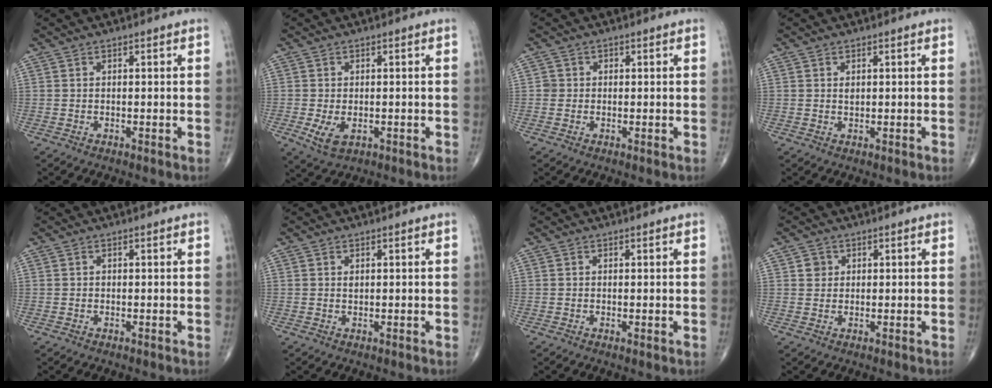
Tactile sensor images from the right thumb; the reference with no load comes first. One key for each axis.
{"total": 4.4, "fx": -1.1, "fy": 2.5, "fz": 3.4, "tx": -0.065, "ty": -0.008, "tz": -0.012}
{"total": 1.5, "fx": -0.1, "fy": 1.5, "fz": 0.1, "tx": 0.010, "ty": 0.006, "tz": -0.005}
{"total": 1.0, "fx": 0.3, "fy": 0.6, "fz": 0.7, "tx": -0.007, "ty": -0.002, "tz": 0.006}
{"total": 0.0}
{"total": 0.7, "fx": 0.2, "fy": 0.5, "fz": 0.4, "tx": -0.003, "ty": 0.000, "tz": 0.004}
{"total": 0.5, "fx": 0.0, "fy": 0.2, "fz": 0.5, "tx": -0.012, "ty": -0.003, "tz": -0.002}
{"total": 2.0, "fx": 0.6, "fy": 1.8, "fz": 0.5, "tx": 0.002, "ty": -0.001, "tz": 0.007}